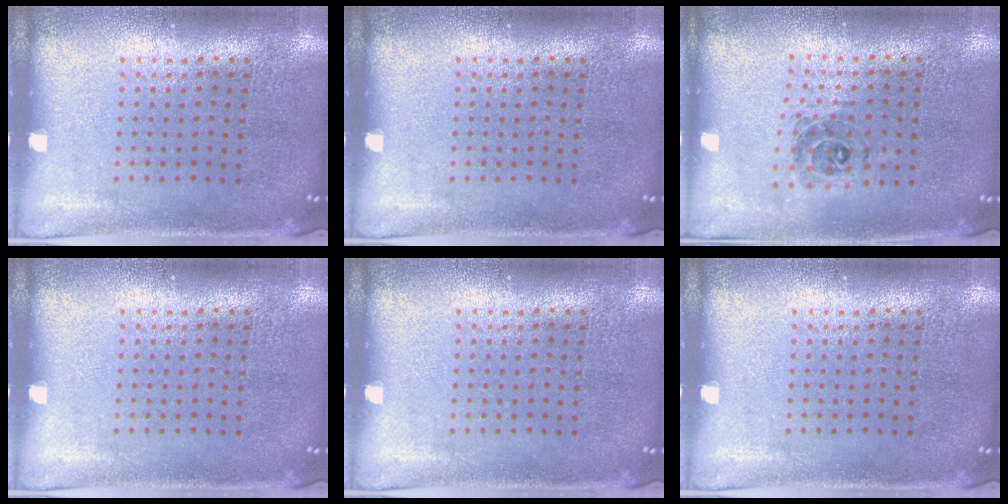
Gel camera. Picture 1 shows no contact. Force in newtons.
{"total": 0.0}
{"total": 0.5, "press": 0.5, "slide": 0.2}
{"total": 0.0}
{"total": 0.0}
{"total": 0.0}